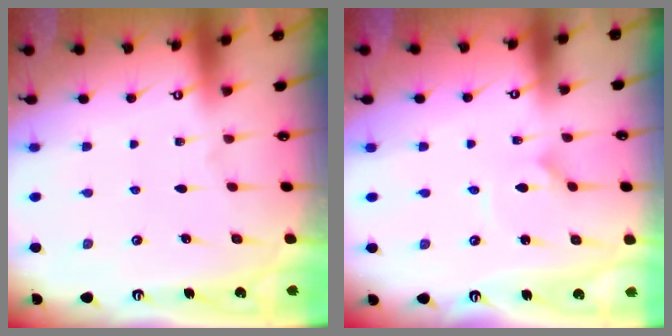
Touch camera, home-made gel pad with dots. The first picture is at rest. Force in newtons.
{"total": 1.6, "press": 1.6, "slide": 0.1}